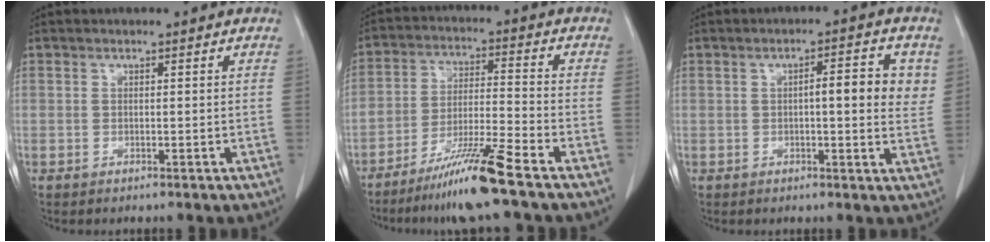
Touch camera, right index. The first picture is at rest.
{"total": 10.3, "force": [-7.5, -0.7, 7.0], "torque": [-0.125, -0.026, -0.141]}
{"total": 6.7, "force": [1.3, 1.6, 6.3], "torque": [-0.084, 0.009, 0.012]}